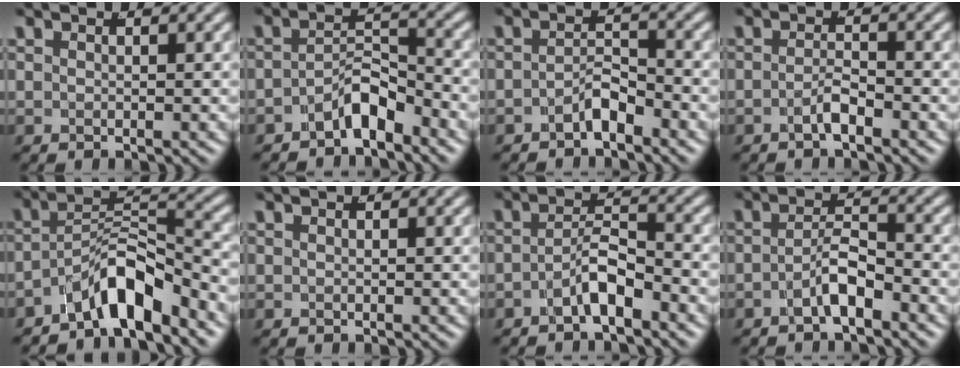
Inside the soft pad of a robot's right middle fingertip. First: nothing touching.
{"total": 3.9, "force": [-3.2, 1.1, 1.8], "torque": [-0.015, -0.006, -0.054]}
{"total": 2.5, "force": [-2.2, 0.6, 1.0], "torque": [-0.008, -0.006, -0.039]}
{"total": 1.9, "force": [-1.6, 0.0, 0.9], "torque": [-0.015, -0.005, -0.030]}
{"total": 6.3, "force": [-4.2, 2.2, 4.2], "torque": [-0.053, 0.000, -0.067]}
{"total": 0.0}
{"total": 3.3, "force": [-2.6, 0.7, 1.9], "torque": [-0.026, -0.003, -0.043]}
{"total": 2.9, "force": [-2.3, 0.5, 1.7], "torque": [-0.024, -0.005, -0.039]}